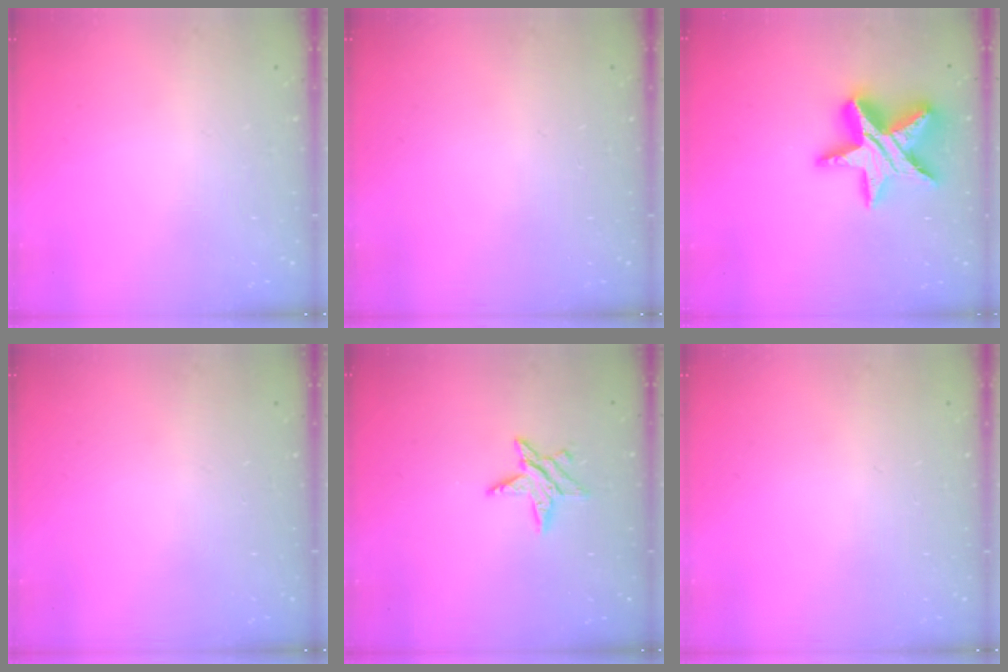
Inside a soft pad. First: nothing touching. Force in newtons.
{"total": 0.0}
{"total": 19.6, "press": 19.6, "slide": 1.3}
{"total": 0.0}
{"total": 5.9, "press": 5.9, "slide": 0.1}
{"total": 0.0}